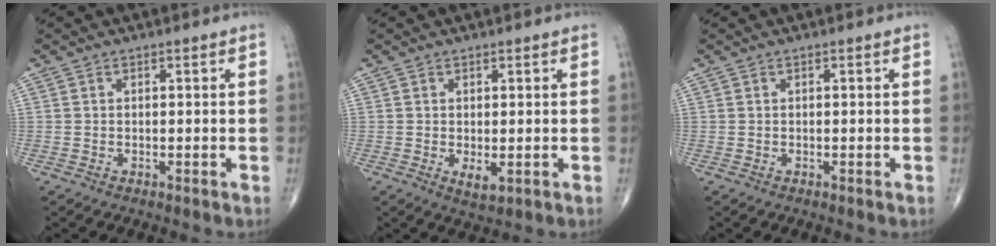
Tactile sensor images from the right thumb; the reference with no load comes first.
{"total": 2.5, "force": [-0.4, 1.1, 2.2], "torque": [-0.035, -0.008, -0.001]}
{"total": 0.0}